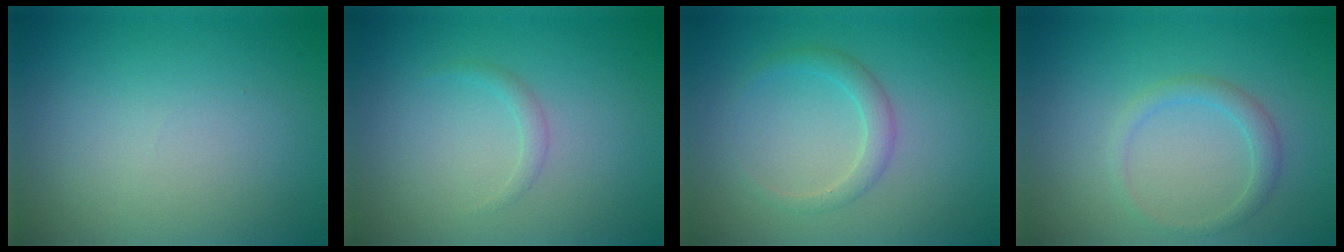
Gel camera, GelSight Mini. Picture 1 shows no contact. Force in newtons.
{"total": 0.9, "press": 0.9, "slide": 0.0}
{"total": 1.7, "press": 1.7, "slide": 0.1}
{"total": 1.7, "press": 1.7, "slide": 0.1}